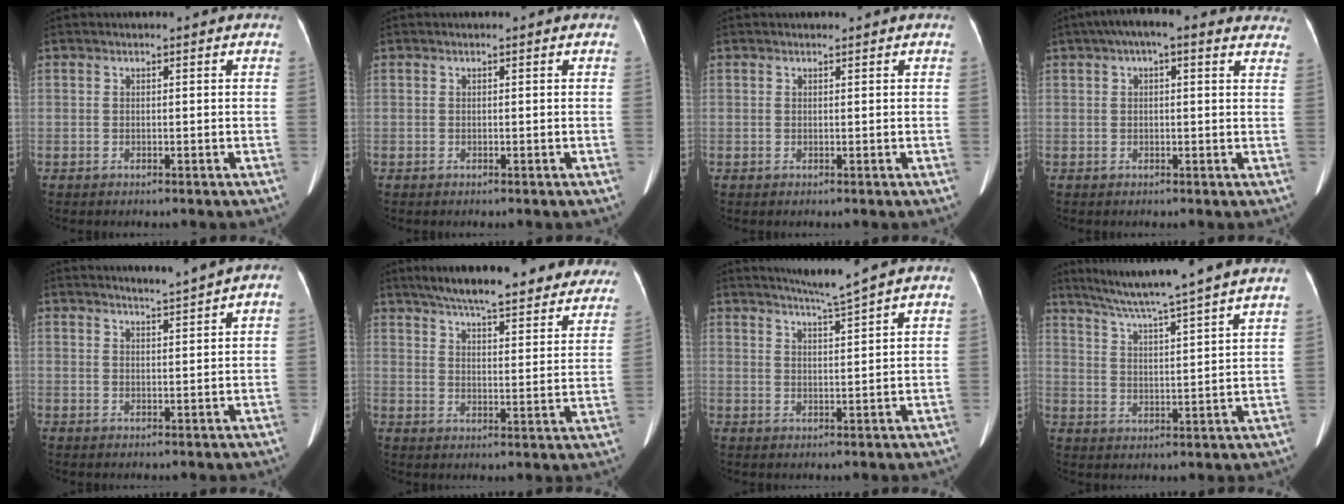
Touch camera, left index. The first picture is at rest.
{"total": 0.0}
{"total": 0.5, "force": [0.5, 0.1, 0.1], "torque": [-0.007, 0.004, 0.010]}
{"total": 11.6, "force": [8.5, 3.4, 7.1], "torque": [-0.089, 0.040, 0.094]}
{"total": 2.2, "force": [1.6, -0.3, 1.5], "torque": [-0.022, 0.005, 0.028]}
{"total": 25.8, "force": [22.2, 4.8, 12.1], "torque": [-0.174, -0.011, 0.272]}
{"total": 4.1, "force": [3.5, -1.8, 1.4], "torque": [-0.027, -0.015, 0.067]}
{"total": 16.1, "force": [13.8, -2.0, 8.1], "torque": [-0.138, -0.005, 0.193]}